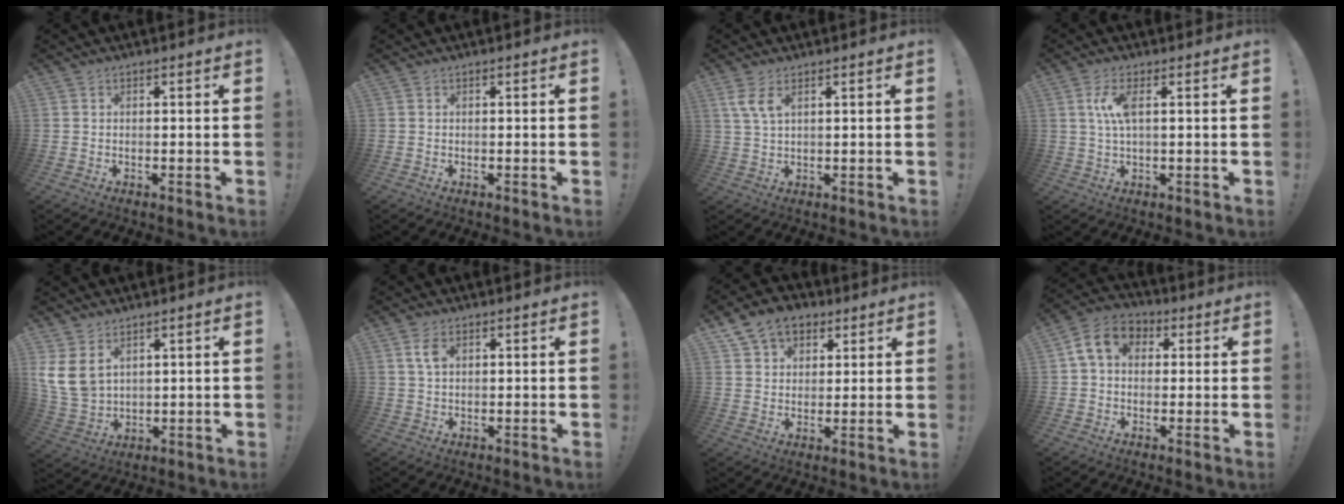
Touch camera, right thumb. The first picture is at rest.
{"total": 0.0}
{"total": 5.0, "force": [2.3, 1.6, 4.1], "torque": [-0.080, -0.002, 0.042]}
{"total": 6.5, "force": [1.5, 1.9, 6.1], "torque": [-0.120, 0.001, 0.022]}
{"total": 9.6, "force": [4.4, 6.2, 5.7], "torque": [-0.124, -0.025, 0.093]}
{"total": 4.4, "force": [1.7, 2.4, 3.3], "torque": [-0.058, 0.000, 0.030]}
{"total": 10.5, "force": [5.9, 7.7, 4.1], "torque": [-0.071, -0.021, 0.118]}
{"total": 10.5, "force": [3.1, 7.7, 6.4], "torque": [-0.097, 0.004, 0.064]}